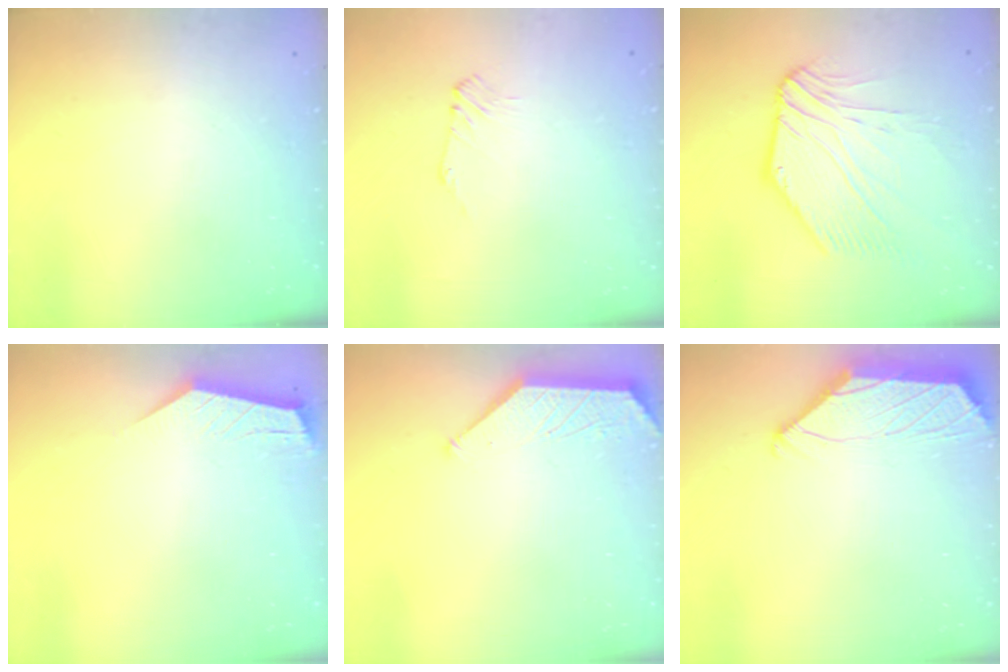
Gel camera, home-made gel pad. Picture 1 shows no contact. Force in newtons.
{"total": 1.1, "press": 1.0, "slide": 0.4}
{"total": 9.2, "press": 9.1, "slide": 1.3}
{"total": 1.7, "press": 1.7, "slide": 0.1}
{"total": 1.4, "press": 1.4, "slide": 0.3}
{"total": 2.1, "press": 2.0, "slide": 0.8}